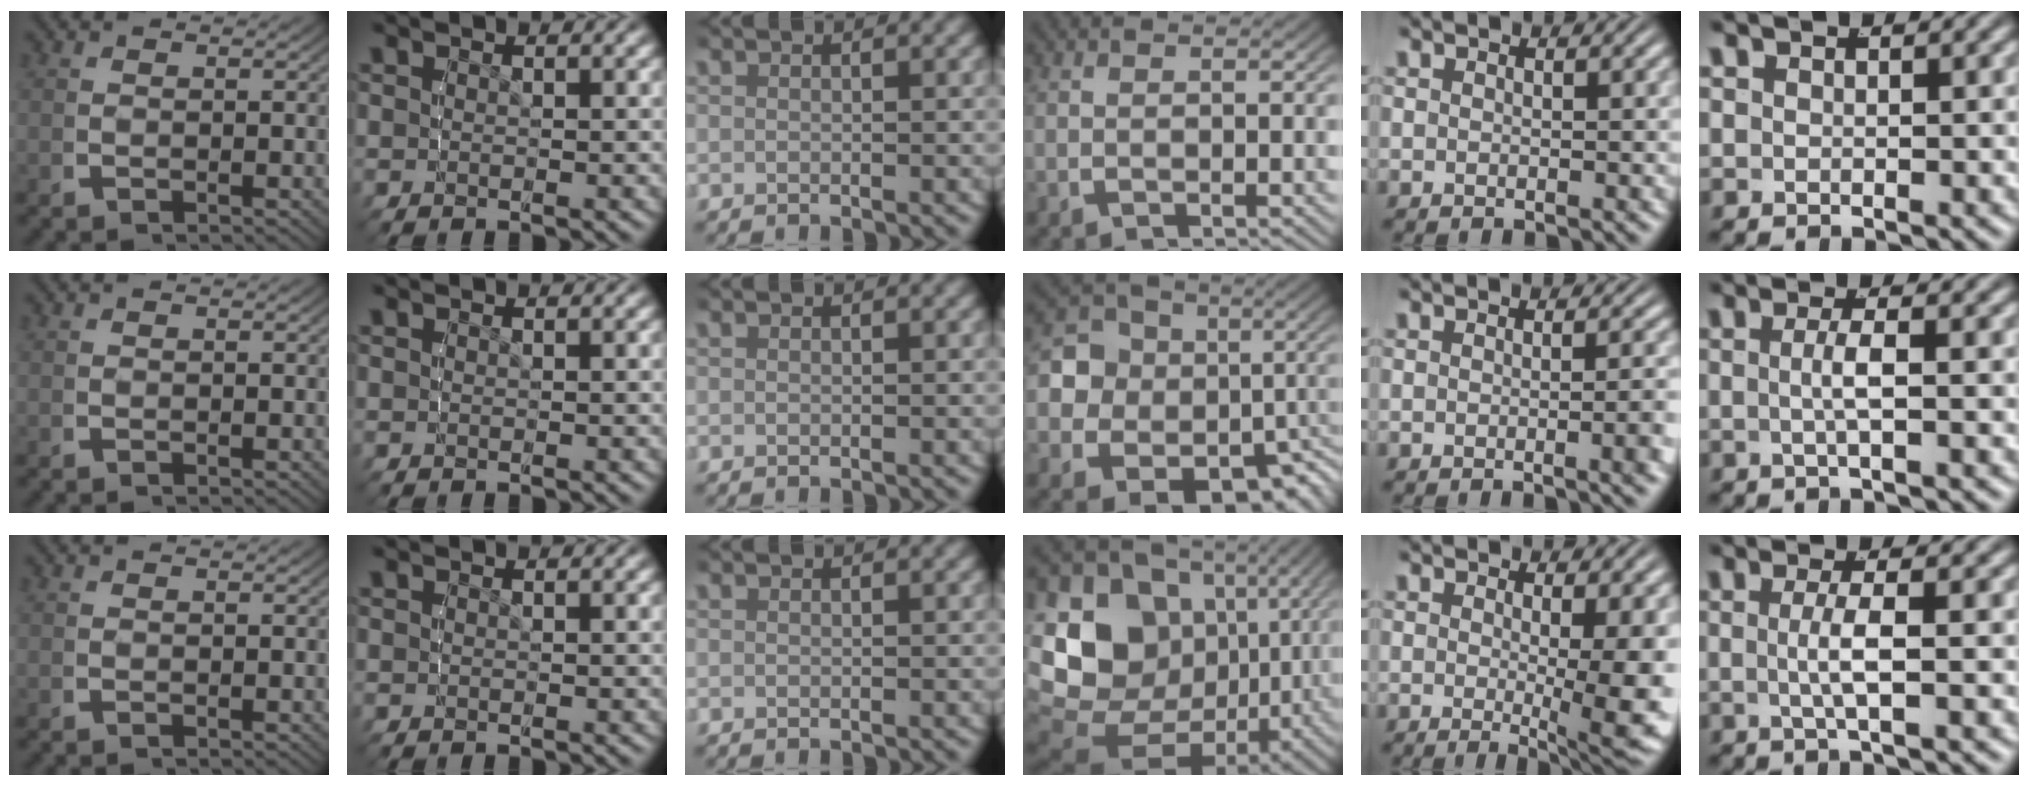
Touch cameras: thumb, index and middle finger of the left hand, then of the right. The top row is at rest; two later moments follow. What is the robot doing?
{"motion": "lift_and_place", "object": "glue stick"}